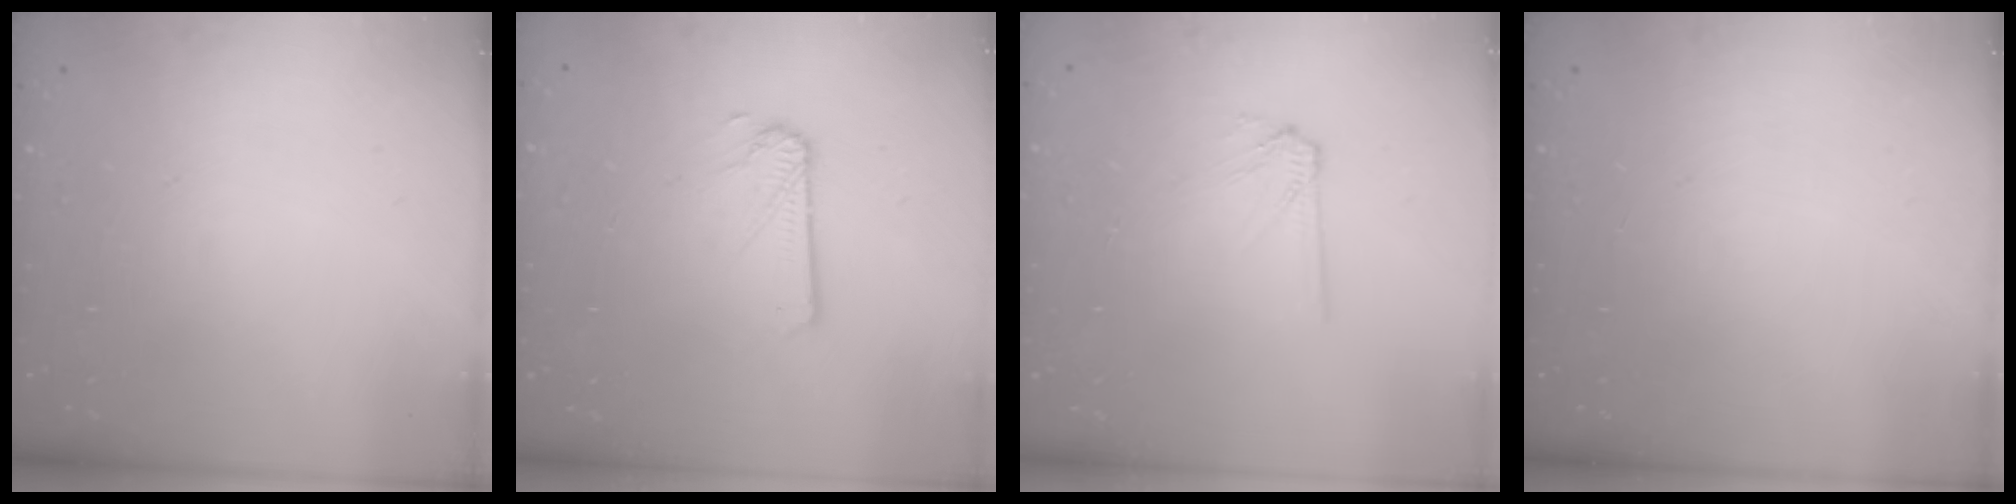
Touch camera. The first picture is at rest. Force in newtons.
{"total": 1.9, "press": 1.9, "slide": 0.3}
{"total": 4.2, "press": 4.2, "slide": 0.5}
{"total": 0.0}